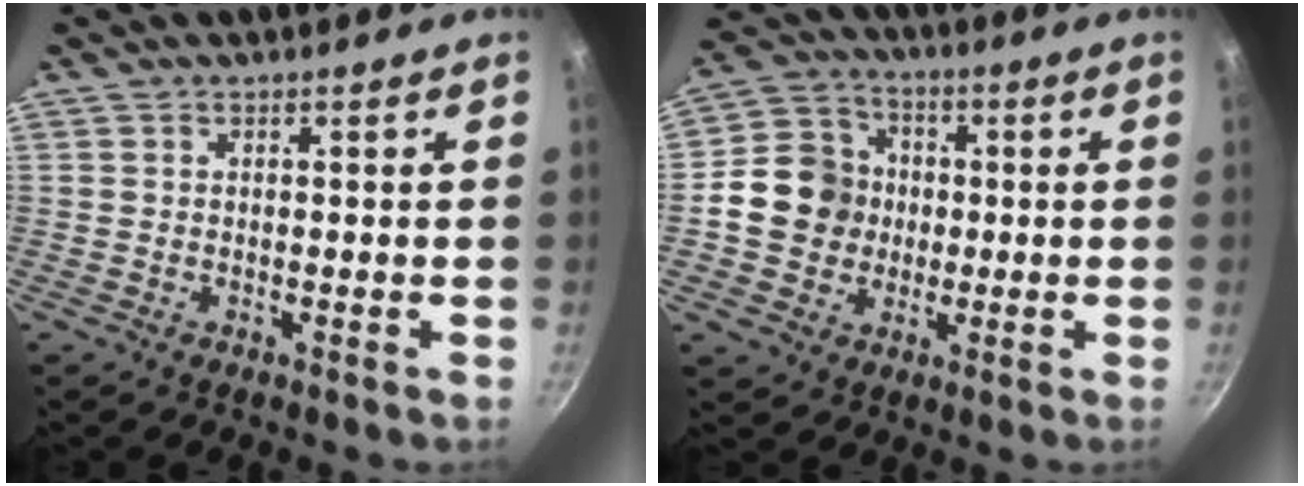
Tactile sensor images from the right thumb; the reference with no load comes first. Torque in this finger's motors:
{"motor_torque": [0.63, 2.31, 0.71, -1.11, 0.14]}